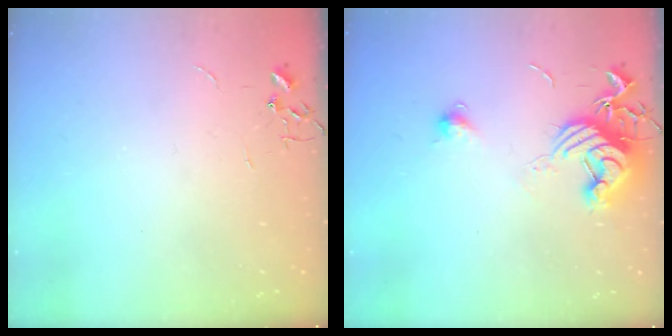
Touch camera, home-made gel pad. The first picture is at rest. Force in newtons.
{"total": 12.3, "press": 12.3, "slide": 0.7}